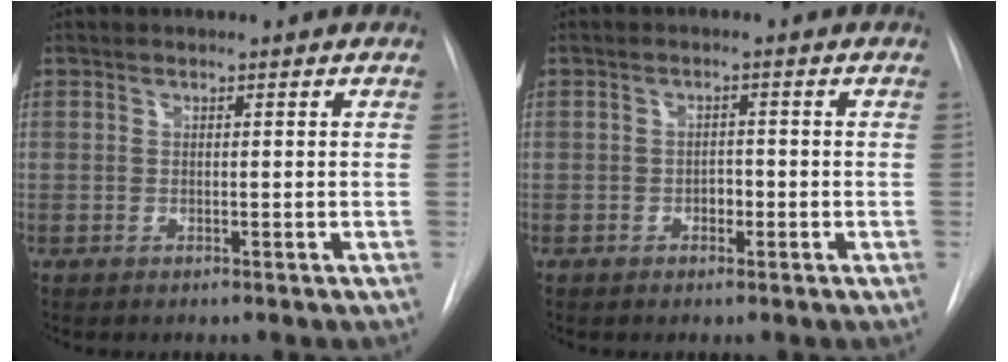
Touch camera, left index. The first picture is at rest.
{"total": 1.5, "force": [-0.6, 1.0, 1.0], "torque": [-0.011, 0.005, -0.010]}